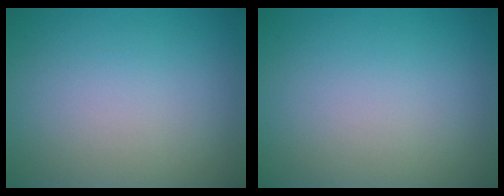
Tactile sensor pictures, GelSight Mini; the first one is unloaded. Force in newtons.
{"total": 0.0}